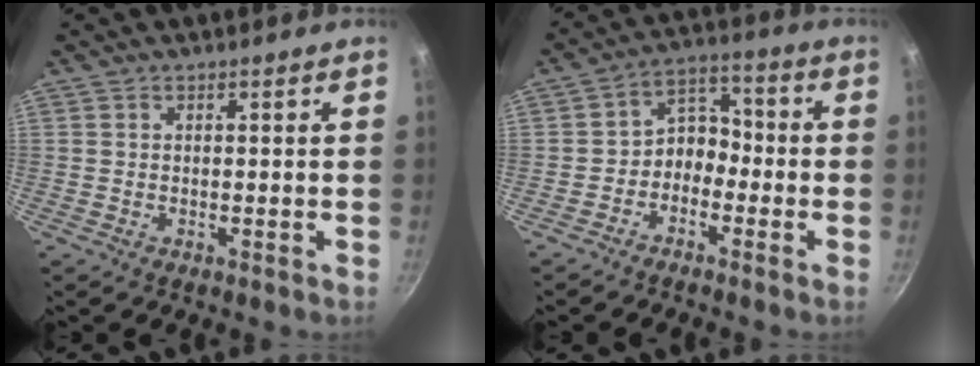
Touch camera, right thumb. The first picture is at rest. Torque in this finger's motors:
{"motor_torque": [-0.46, 0.04, -0.03, 0.17, 0.00]}